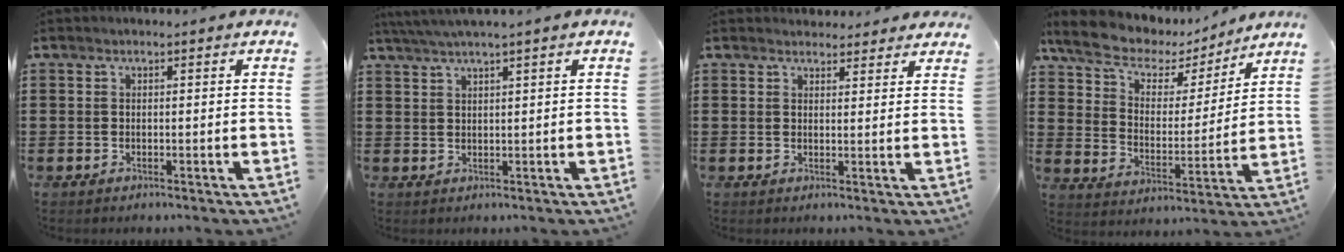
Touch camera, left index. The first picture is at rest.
{"total": 2.5, "force": [1.9, -0.3, 1.6], "torque": [-0.032, 0.003, 0.035]}
{"total": 2.6, "force": [2.5, 0.7, 0.1], "torque": [0.000, -0.006, 0.047]}
{"total": 7.7, "force": [6.2, 3.5, 3.1], "torque": [-0.092, -0.028, 0.109]}